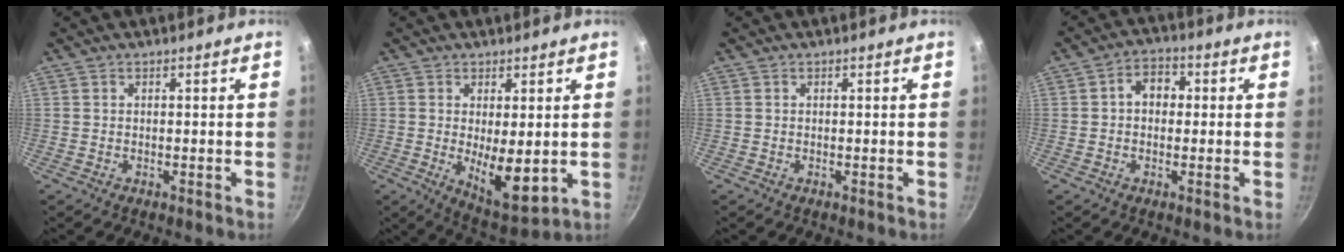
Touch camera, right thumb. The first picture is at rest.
{"total": 9.5, "force": [-0.3, 3.7, 8.7], "torque": [-0.122, -0.028, 0.013]}
{"total": 0.0}
{"total": 5.5, "force": [0.5, 4.3, 3.5], "torque": [-0.026, 0.014, -0.002]}